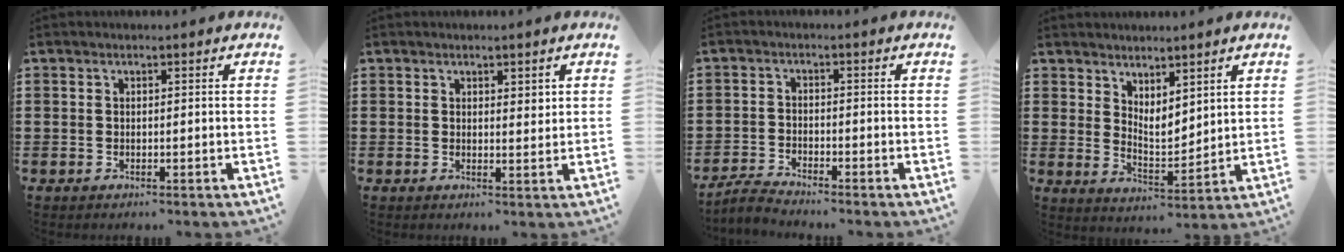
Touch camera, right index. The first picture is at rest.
{"total": 1.7, "force": [1.3, 0.8, 0.7], "torque": [-0.007, 0.001, 0.022]}
{"total": 2.8, "force": [-2.8, 0.0, 0.4], "torque": [-0.016, 0.001, -0.059]}
{"total": 3.7, "force": [3.3, 1.3, 1.0], "torque": [-0.032, -0.011, 0.062]}